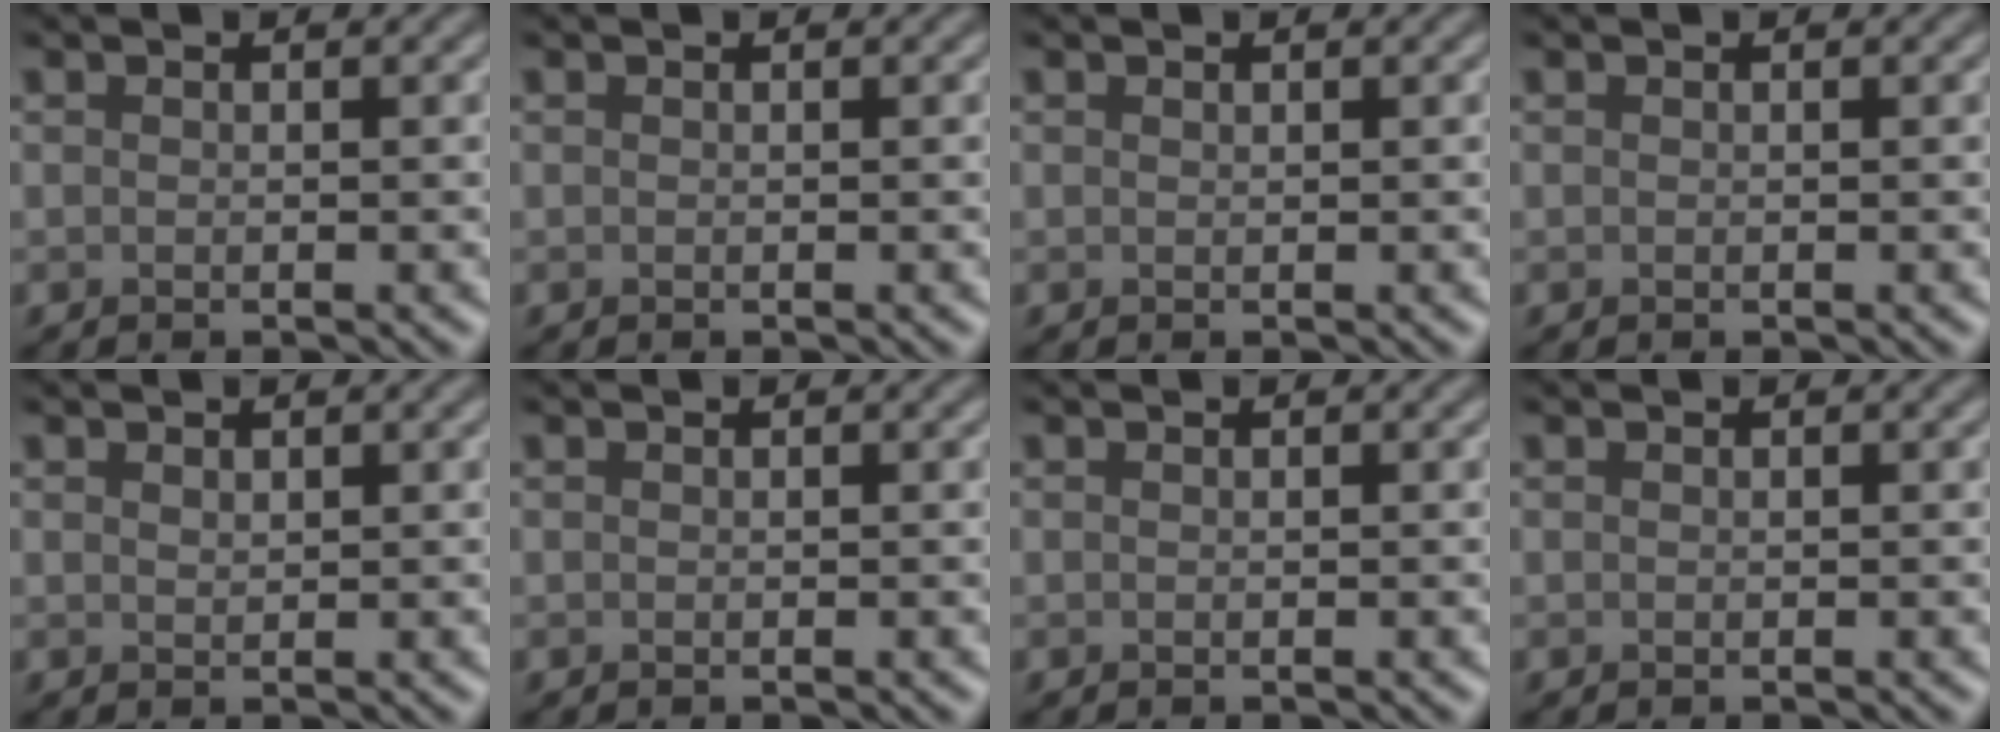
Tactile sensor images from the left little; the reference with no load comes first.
{"total": 0.0}
{"total": 0.0}
{"total": 0.0}
{"total": 0.6, "force": [0.5, 0.3, 0.3], "torque": [-0.006, -0.002, 0.011]}
{"total": 0.0}
{"total": 0.0}
{"total": 0.0}